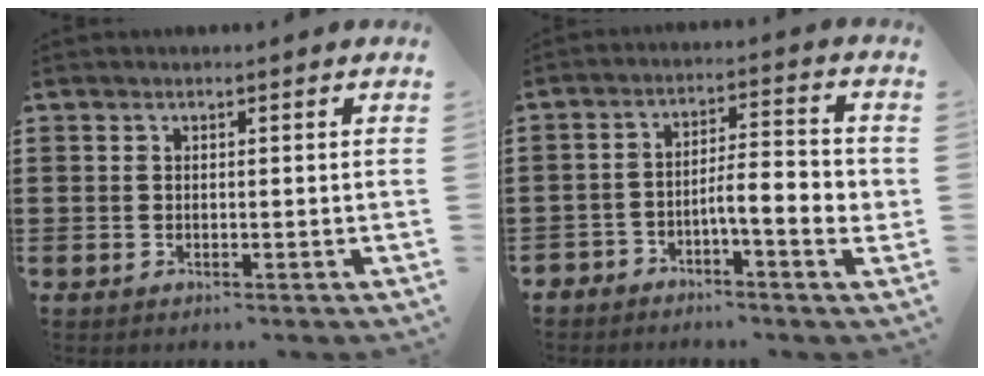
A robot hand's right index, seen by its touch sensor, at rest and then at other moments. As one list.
[{"total": 5.6, "force": [-2.8, 1.4, 4.7], "torque": [-0.089, -0.002, -0.054]}]